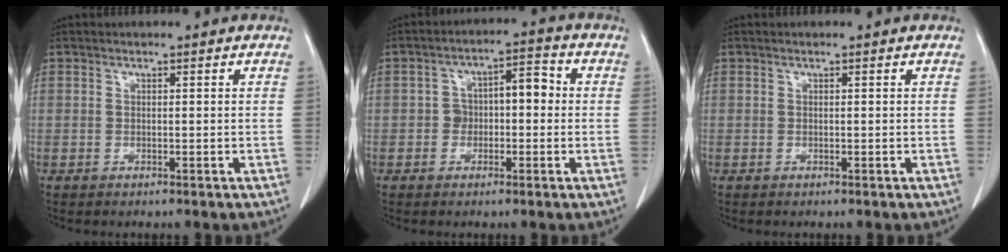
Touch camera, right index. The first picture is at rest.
{"total": 5.8, "force": [-0.2, 3.3, 4.8], "torque": [-0.080, 0.043, -0.003]}
{"total": 0.0}